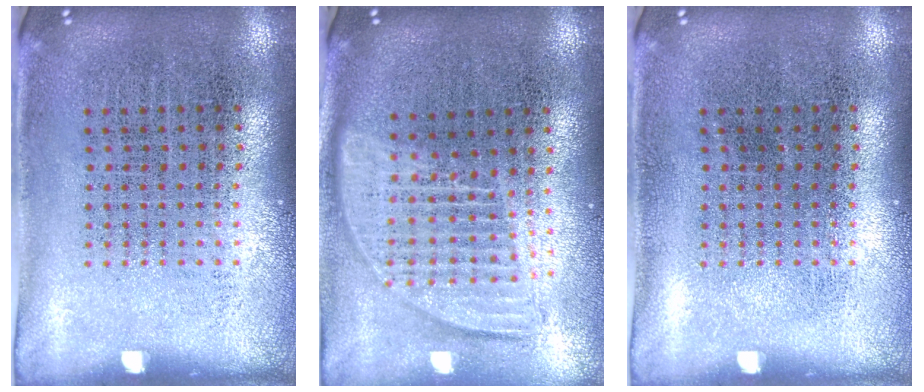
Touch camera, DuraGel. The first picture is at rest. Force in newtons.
{"total": 1.8, "press": 1.6, "slide": 1.0}
{"total": 0.0}